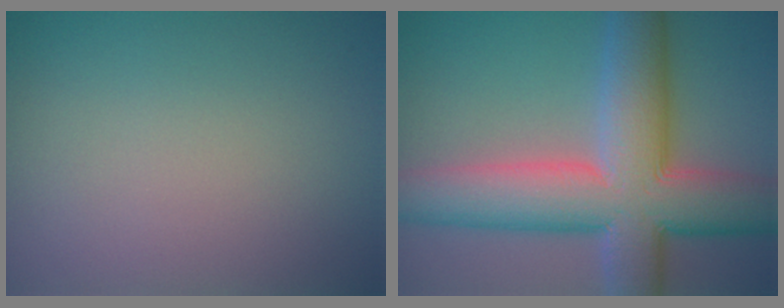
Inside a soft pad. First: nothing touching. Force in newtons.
{"total": 11.5, "press": 11.5, "slide": 0.4}